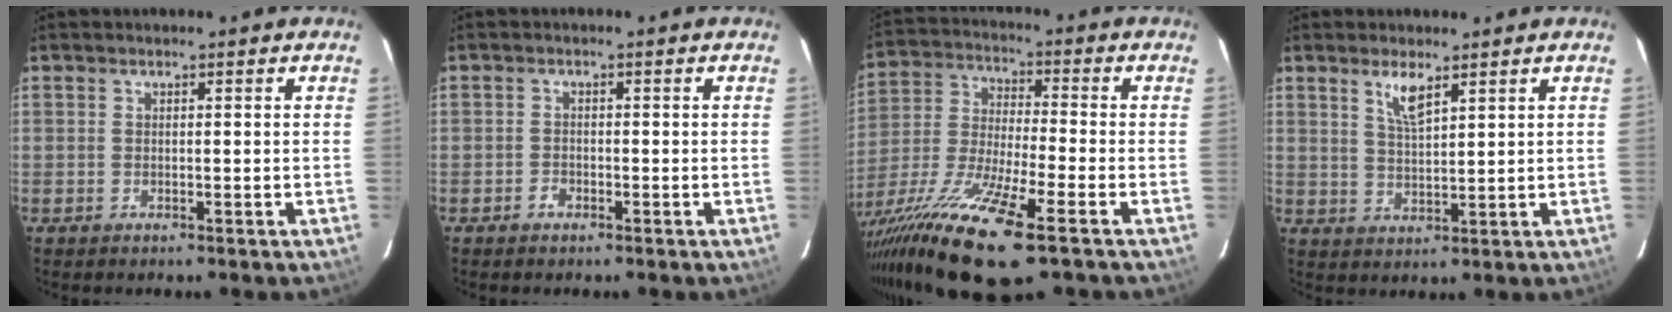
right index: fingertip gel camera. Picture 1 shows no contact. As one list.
[{"total": 1.5, "force": [-1.1, 1.0, 0.5], "torque": [-0.008, 0.002, -0.020]}, {"total": 18.8, "force": [-11.9, 2.4, 14.4], "torque": [-0.294, -0.060, -0.221]}, {"total": 4.5, "force": [2.8, 1.2, 3.3], "torque": [-0.064, -0.002, 0.056]}]